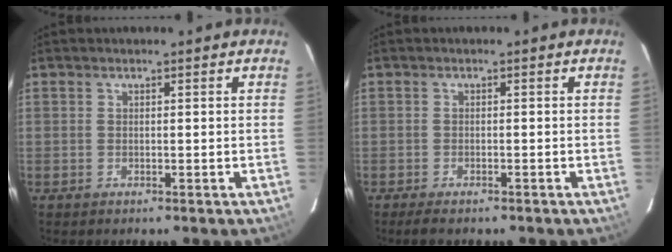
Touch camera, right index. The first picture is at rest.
{"total": 3.9, "force": [-3.2, 1.0, 1.9], "torque": [-0.042, -0.014, -0.052]}